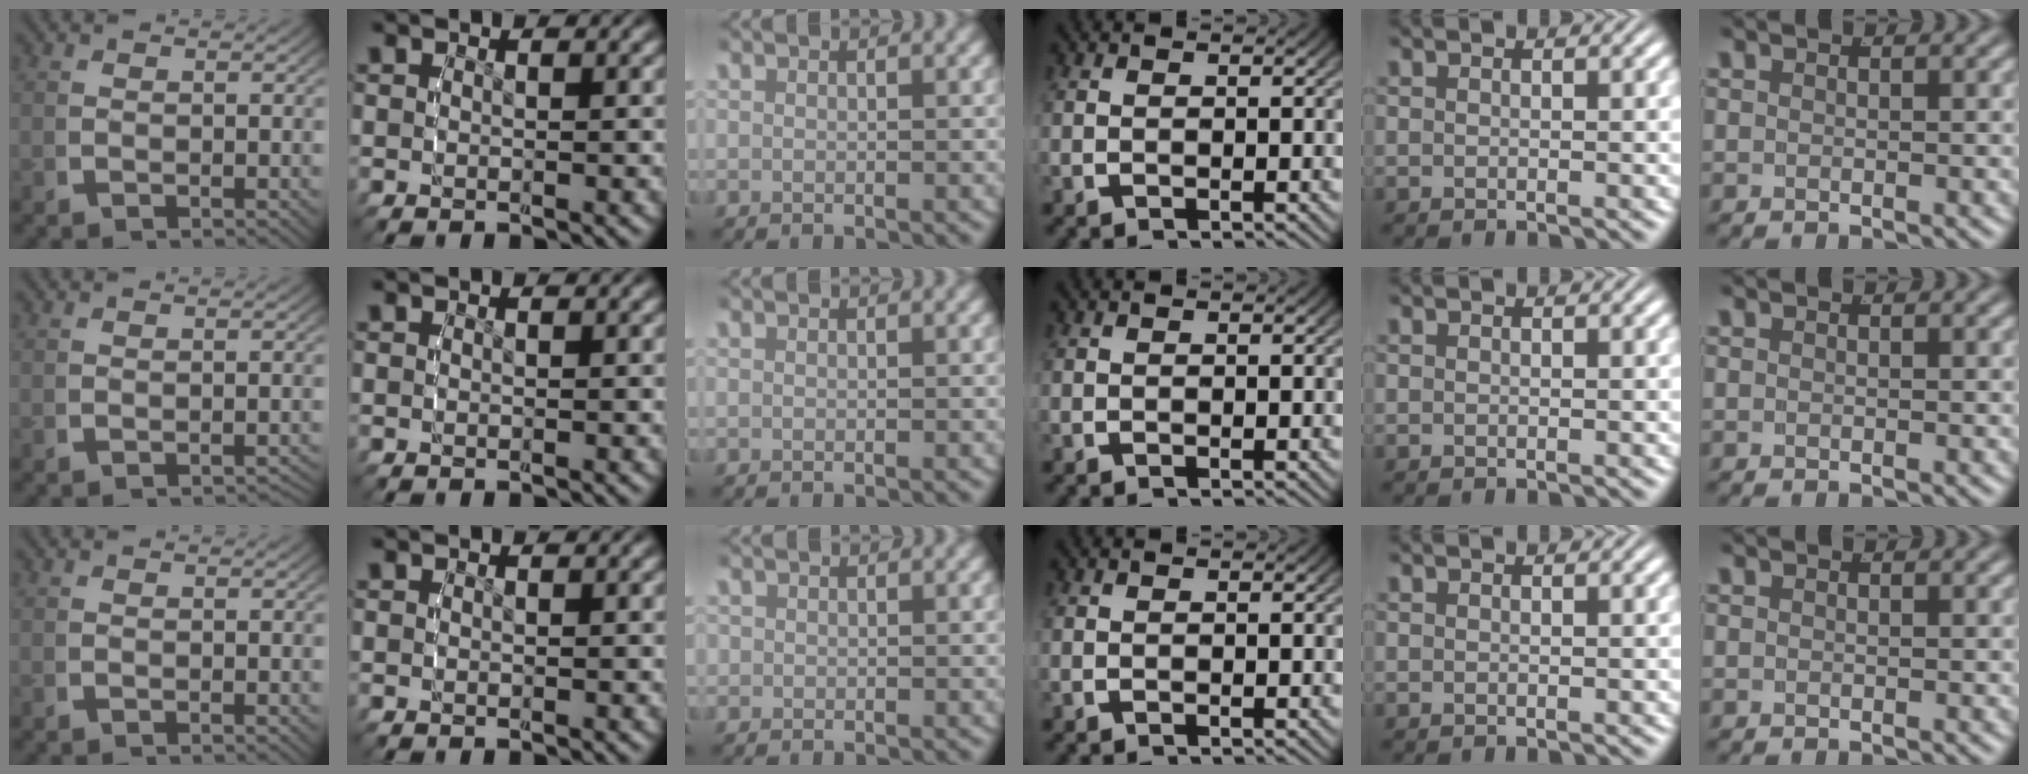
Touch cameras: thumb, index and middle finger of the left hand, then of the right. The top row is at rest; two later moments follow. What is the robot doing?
{"motion": "lift_and_place", "object": "condiment"}